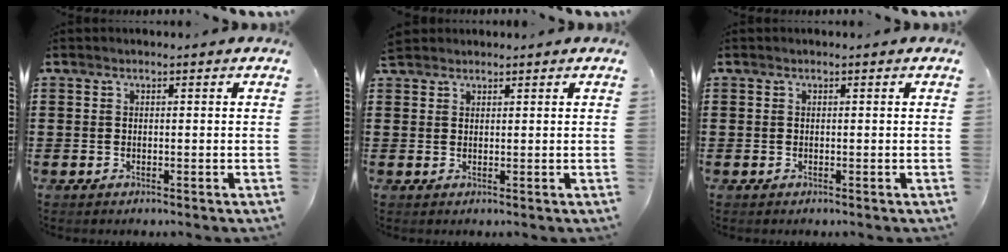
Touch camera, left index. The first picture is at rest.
{"total": 1.6, "force": [1.5, 0.6, 0.1], "torque": [-0.007, 0.002, 0.030]}
{"total": 0.0}